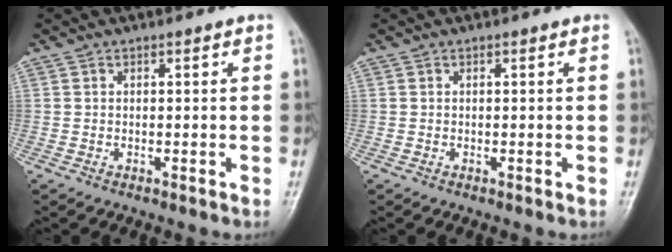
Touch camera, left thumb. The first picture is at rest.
{"total": 0.0}